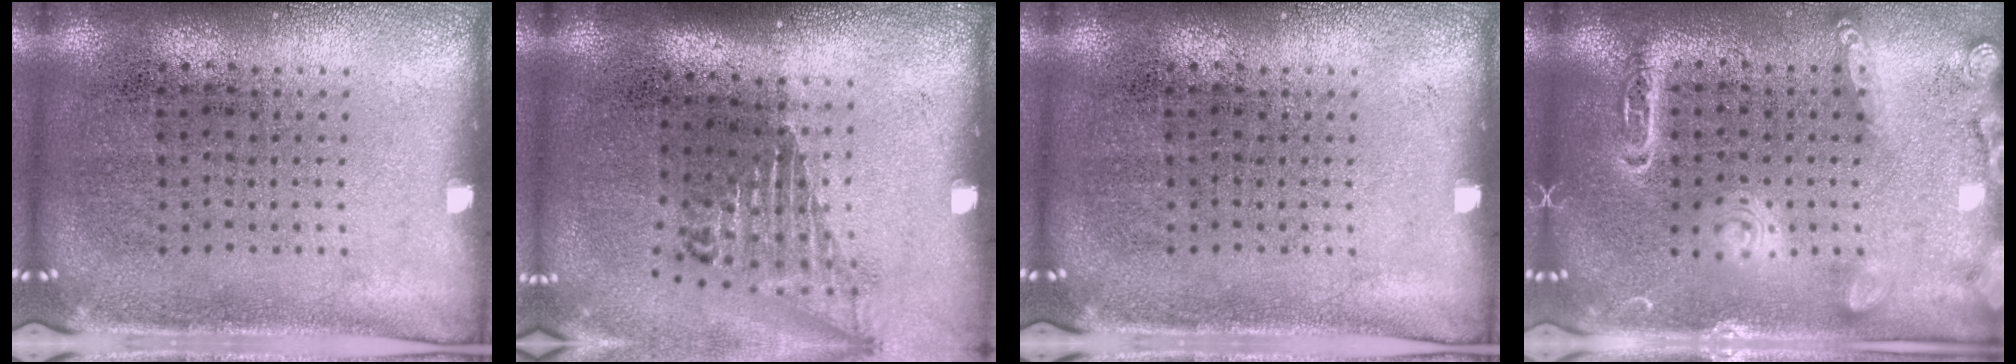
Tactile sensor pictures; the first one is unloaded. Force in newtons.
{"total": 1.6, "press": 1.2, "slide": 1.1}
{"total": 0.0}
{"total": 1.8, "press": 1.8, "slide": 0.2}